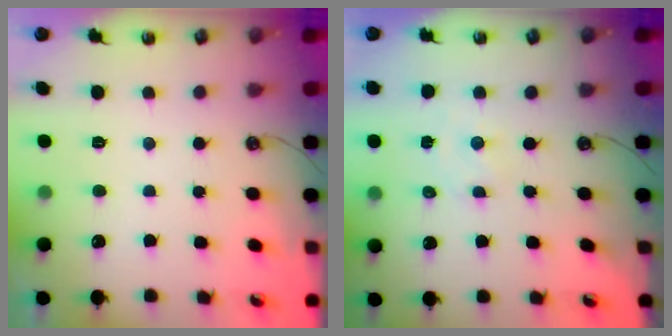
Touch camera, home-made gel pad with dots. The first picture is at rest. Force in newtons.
{"total": 0.8, "press": 0.8, "slide": 0.2}